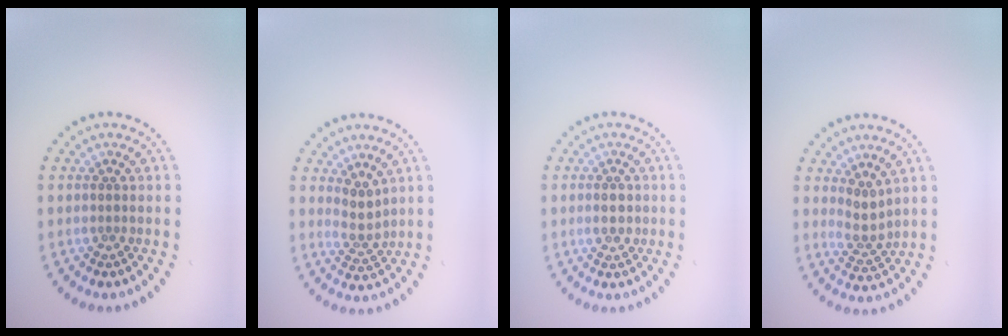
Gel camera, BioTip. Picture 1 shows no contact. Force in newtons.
{"total": 2.1, "press": 1.6, "slide": 1.4}
{"total": 2.0, "press": 2.0, "slide": 0.1}
{"total": 2.1, "press": 1.6, "slide": 1.4}